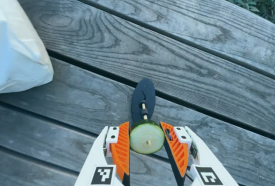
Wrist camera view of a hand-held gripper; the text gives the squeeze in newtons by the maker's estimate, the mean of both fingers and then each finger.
{"total": 9.5, "left": 9.1, "right": 9.9}